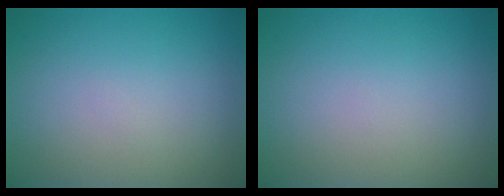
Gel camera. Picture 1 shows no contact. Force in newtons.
{"total": 0.0}